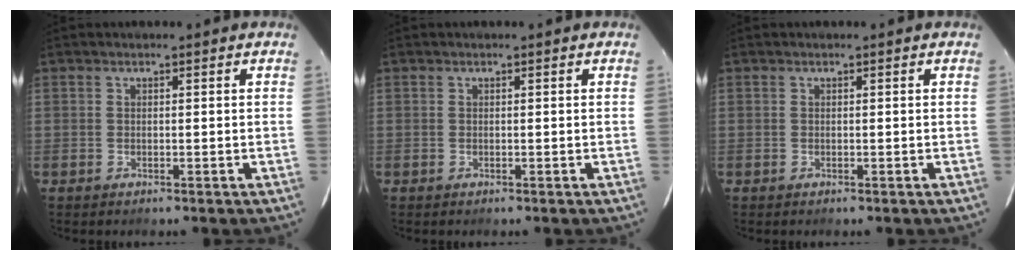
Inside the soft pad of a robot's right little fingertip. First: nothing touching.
{"total": 0.0}
{"total": 0.0}